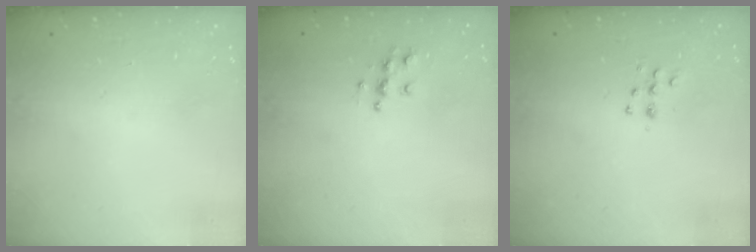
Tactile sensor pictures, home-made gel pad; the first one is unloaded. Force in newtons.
{"total": 6.4, "press": 6.4, "slide": 0.3}
{"total": 5.2, "press": 5.1, "slide": 1.0}